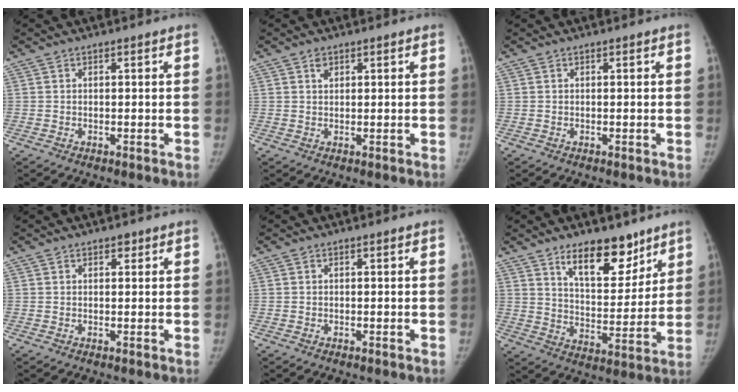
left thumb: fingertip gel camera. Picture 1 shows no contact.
{"total": 1.6, "force": [0.9, 1.1, 0.7], "torque": [-0.003, -0.004, 0.014]}
{"total": 0.0}
{"total": 1.1, "force": [0.8, 0.7, 0.5], "torque": [0.001, -0.004, 0.008]}
{"total": 0.0}
{"total": 13.6, "force": [9.2, 6.2, 7.8], "torque": [-0.078, -0.068, 0.155]}